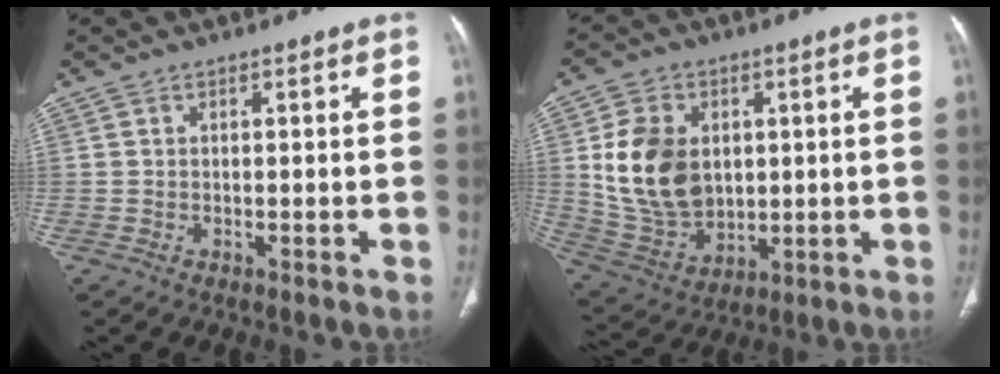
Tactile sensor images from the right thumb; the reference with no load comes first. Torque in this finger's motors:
{"motor_torque": [-0.41, 1.01, 1.40, 0.28, 0.14]}